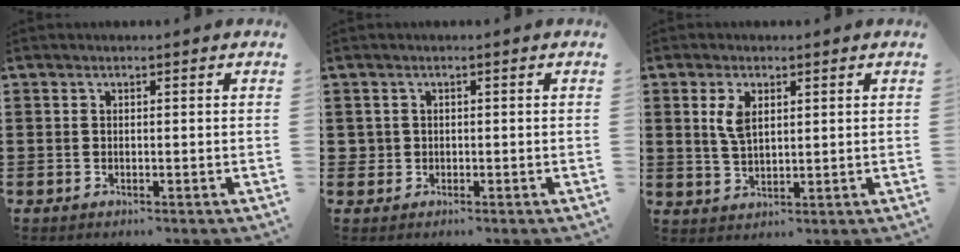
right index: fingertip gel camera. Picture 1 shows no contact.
{"total": 1.2, "force": [0.0, 1.2, 0.1], "torque": [-0.006, 0.006, -0.003]}
{"total": 4.1, "force": [1.4, 2.0, 3.3], "torque": [-0.072, 0.006, 0.025]}